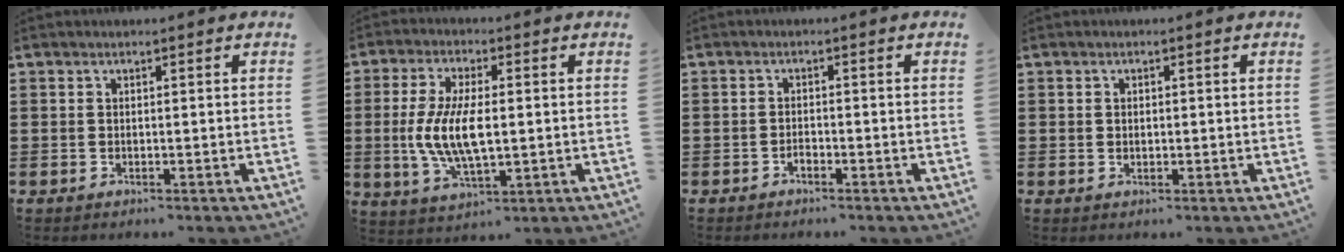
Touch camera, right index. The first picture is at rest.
{"total": 9.4, "force": [-0.3, 3.9, 8.6], "torque": [-0.196, -0.006, -0.014]}
{"total": 1.1, "force": [-0.9, 0.5, 0.5], "torque": [-0.013, -0.002, -0.016]}
{"total": 0.7, "force": [0.2, 0.6, 0.4], "torque": [-0.009, 0.005, 0.004]}